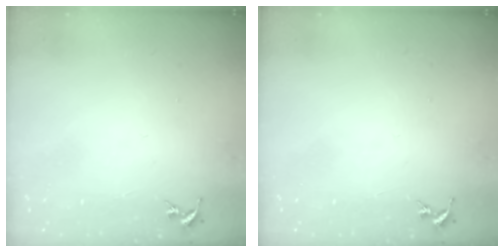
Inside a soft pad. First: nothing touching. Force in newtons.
{"total": 0.0}